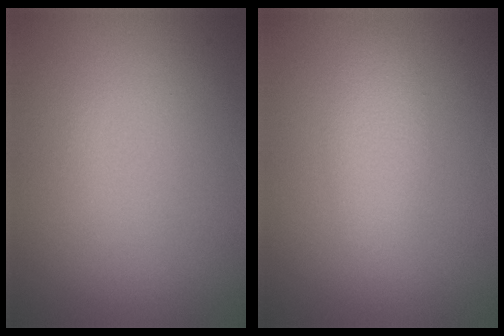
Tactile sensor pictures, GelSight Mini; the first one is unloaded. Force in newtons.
{"total": 2.2, "press": 2.2, "slide": 0.0}